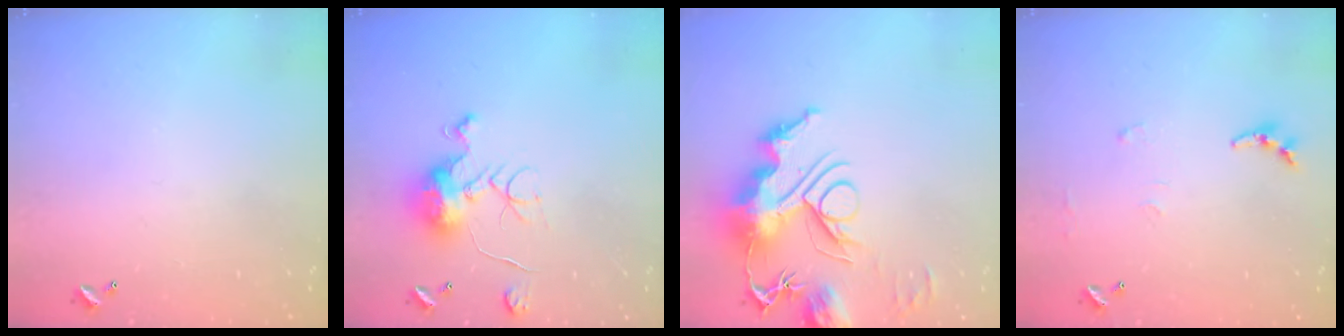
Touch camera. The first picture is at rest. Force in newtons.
{"total": 13.7, "press": 13.7, "slide": 0.1}
{"total": 16.1, "press": 15.9, "slide": 2.3}
{"total": 6.0, "press": 5.9, "slide": 0.7}